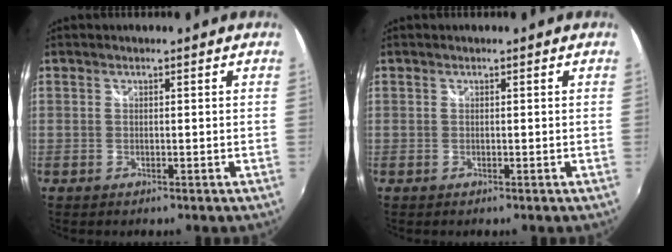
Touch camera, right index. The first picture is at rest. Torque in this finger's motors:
{"motor_torque": [-0.06, 0.06, 0.11, 0.01]}